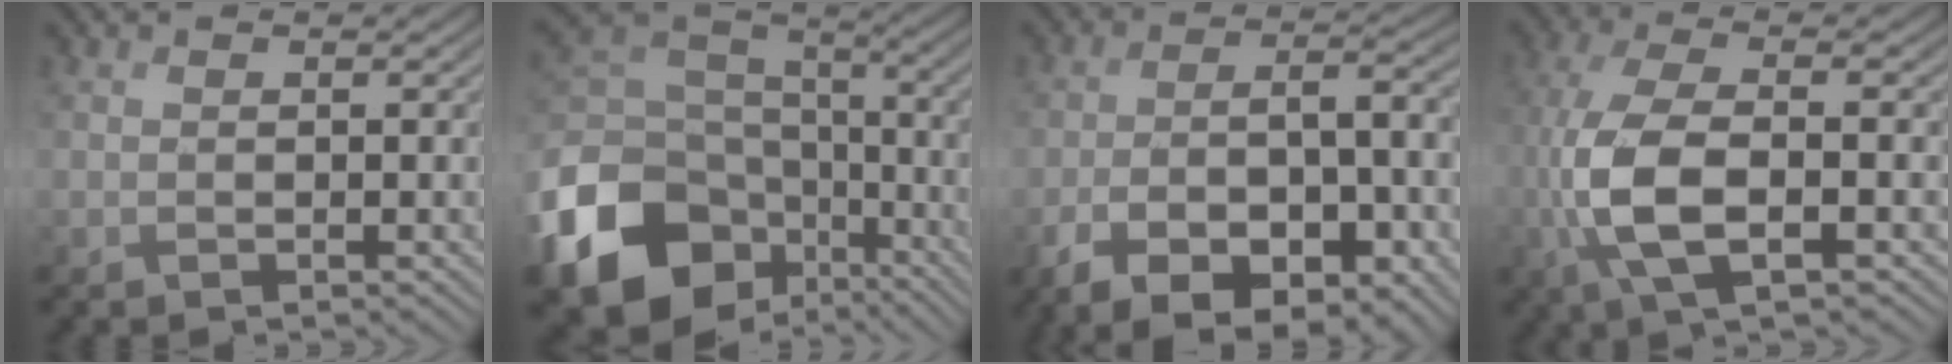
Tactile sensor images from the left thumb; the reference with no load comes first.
{"total": 18.4, "force": [-8.5, 13.8, 8.8], "torque": [-0.258, -0.047, -0.150]}
{"total": 13.7, "force": [-7.2, 5.9, 10.1], "torque": [-0.161, -0.025, -0.108]}
{"total": 9.4, "force": [-2.4, 3.6, 8.4], "torque": [-0.189, -0.005, -0.050]}